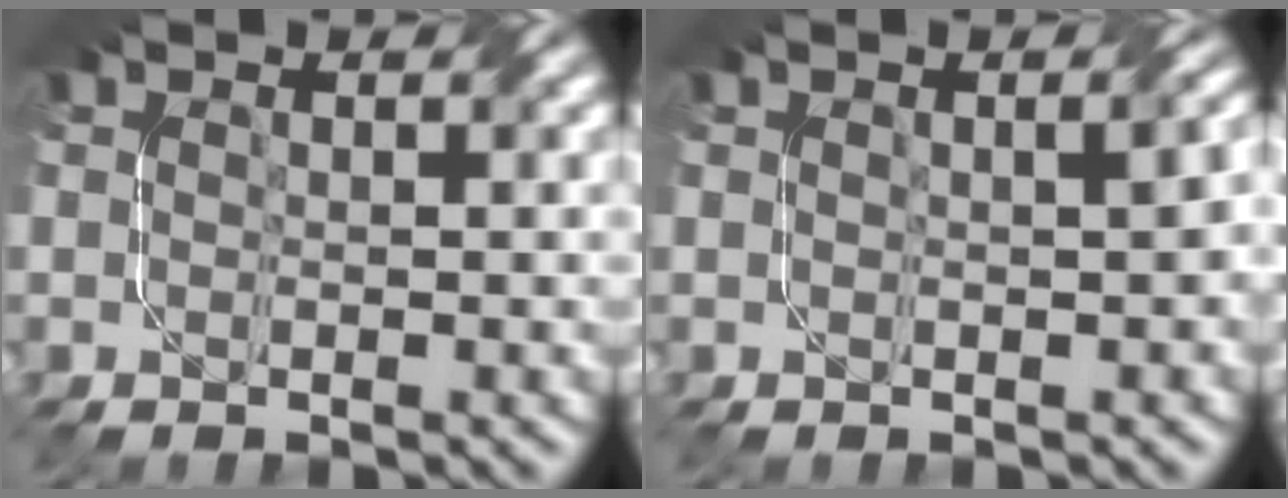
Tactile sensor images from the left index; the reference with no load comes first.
{"total": 2.3, "force": [0.3, 0.6, 2.2], "torque": [-0.020, 0.011, 0.002]}